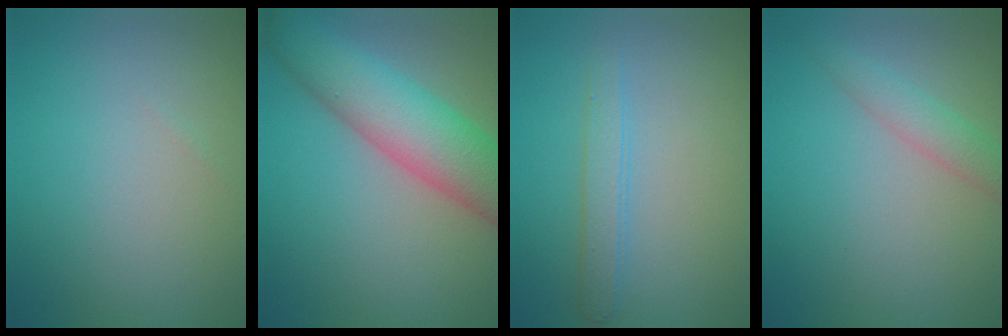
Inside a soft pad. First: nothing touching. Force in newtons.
{"total": 8.3, "press": 8.3, "slide": 0.5}
{"total": 1.8, "press": 1.8, "slide": 0.1}
{"total": 2.3, "press": 2.3, "slide": 0.0}